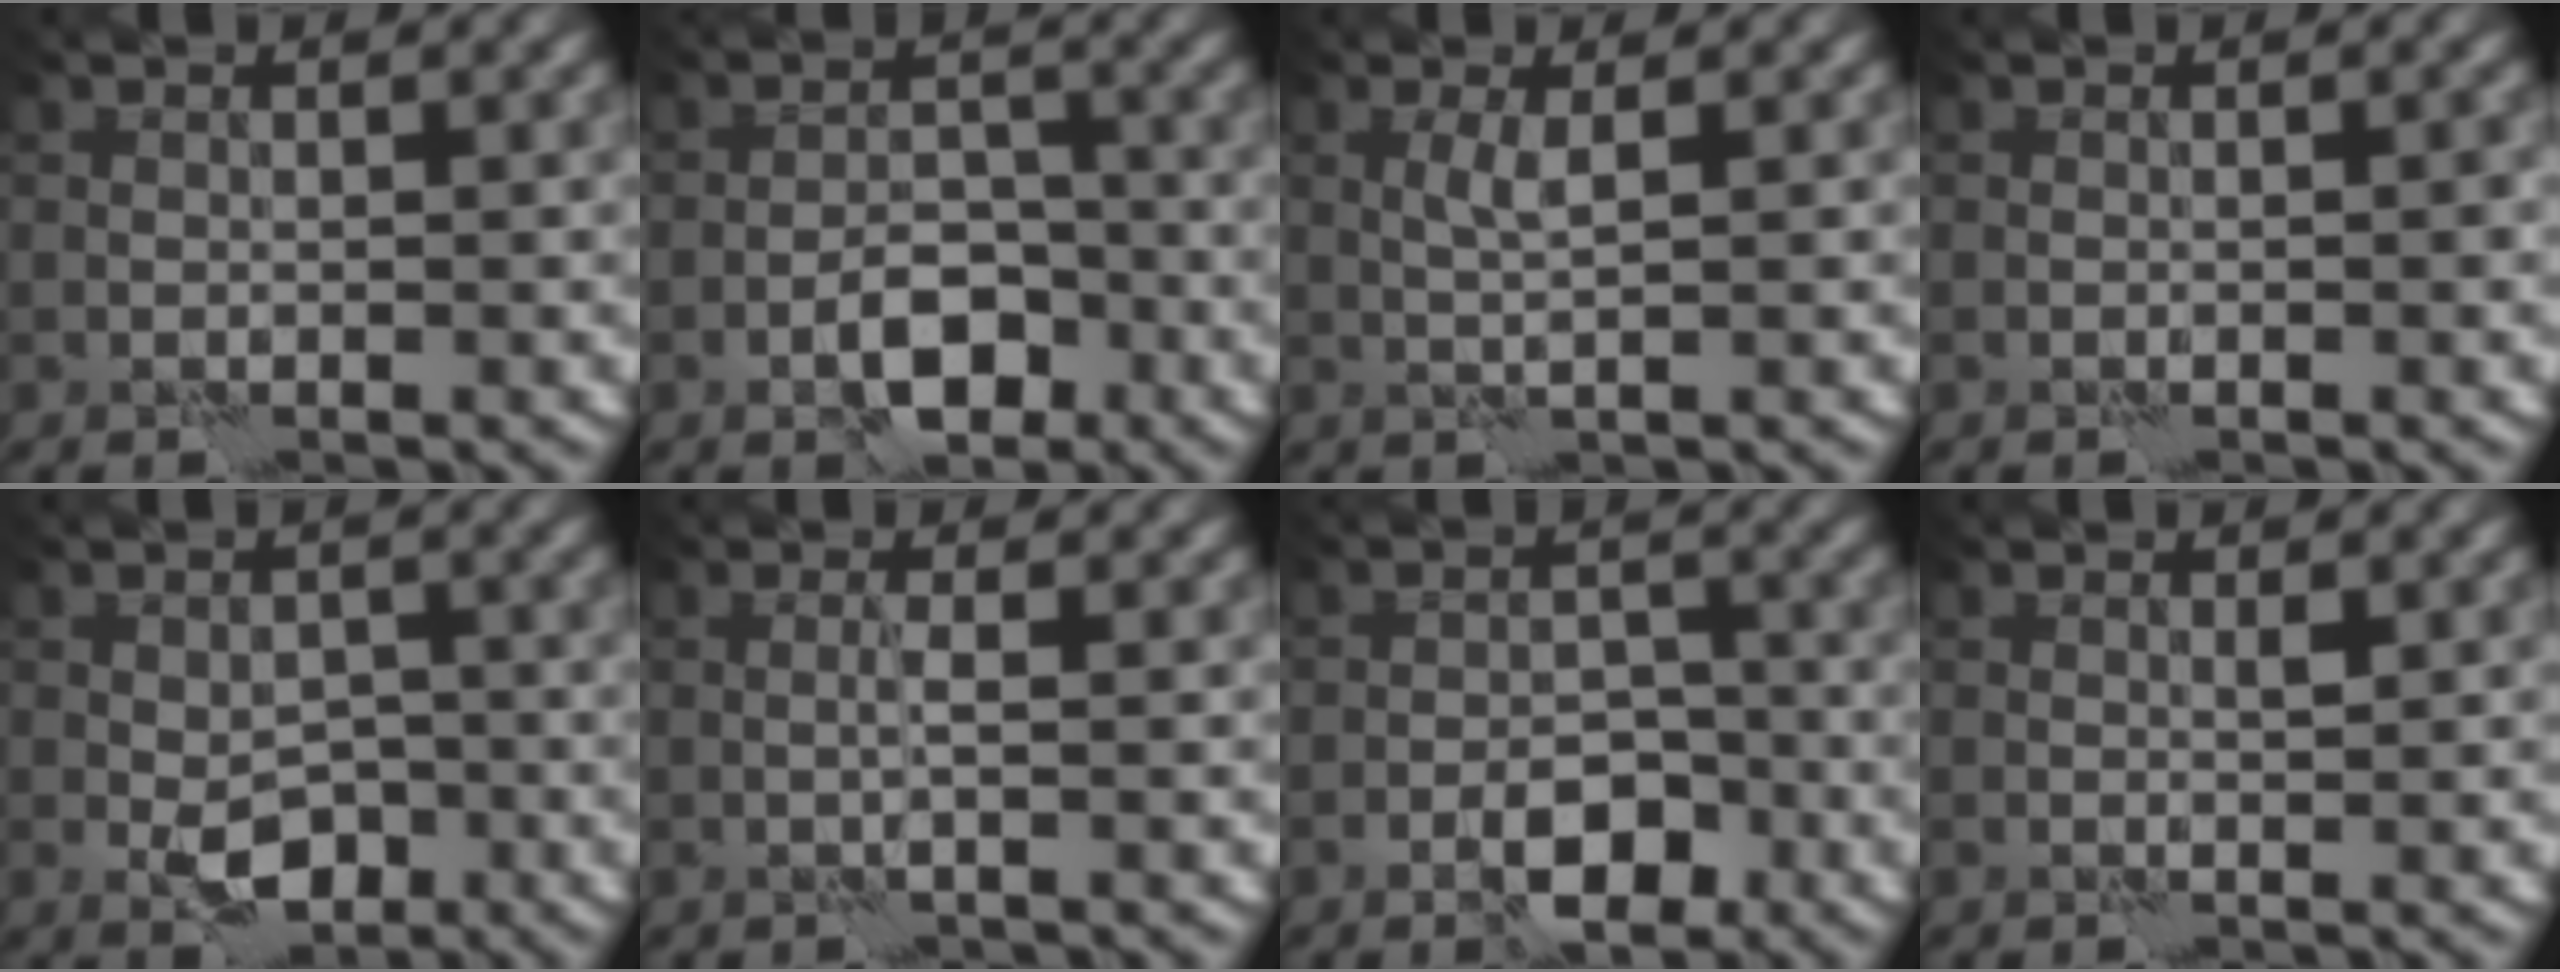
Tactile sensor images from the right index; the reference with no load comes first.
{"total": 4.1, "force": [-2.3, 2.0, 2.8], "torque": [-0.038, 0.009, -0.038]}
{"total": 1.3, "force": [0.4, -0.2, 1.3], "torque": [-0.030, 0.004, 0.007]}
{"total": 0.6, "force": [-0.4, 0.1, 0.4], "torque": [-0.007, 0.005, -0.006]}
{"total": 4.0, "force": [-1.5, 2.4, 2.8], "torque": [-0.040, -0.003, -0.026]}
{"total": 1.0, "force": [-0.2, -0.3, 0.9], "torque": [-0.021, 0.003, -0.005]}
{"total": 4.0, "force": [-2.5, 1.9, 2.6], "torque": [-0.033, 0.006, -0.041]}
{"total": 0.6, "force": [0.2, 0.1, 0.5], "torque": [-0.009, -0.001, 0.003]}